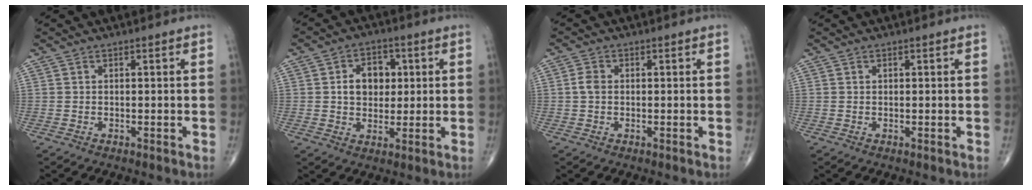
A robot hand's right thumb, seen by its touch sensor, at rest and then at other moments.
{"total": 7.7, "force": [1.3, 5.8, 4.9], "torque": [-0.043, 0.004, 0.018]}
{"total": 2.2, "force": [0.0, 1.6, 1.5], "torque": [-0.029, 0.003, -0.004]}
{"total": 0.0}